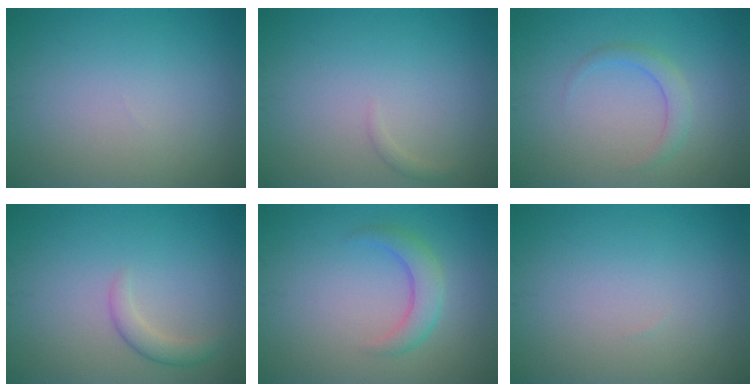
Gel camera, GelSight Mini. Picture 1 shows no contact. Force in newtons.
{"total": 0.6, "press": 0.6, "slide": 0.1}
{"total": 1.8, "press": 1.8, "slide": 0.1}
{"total": 1.8, "press": 1.8, "slide": 0.0}
{"total": 2.8, "press": 2.7, "slide": 0.2}
{"total": 0.0}